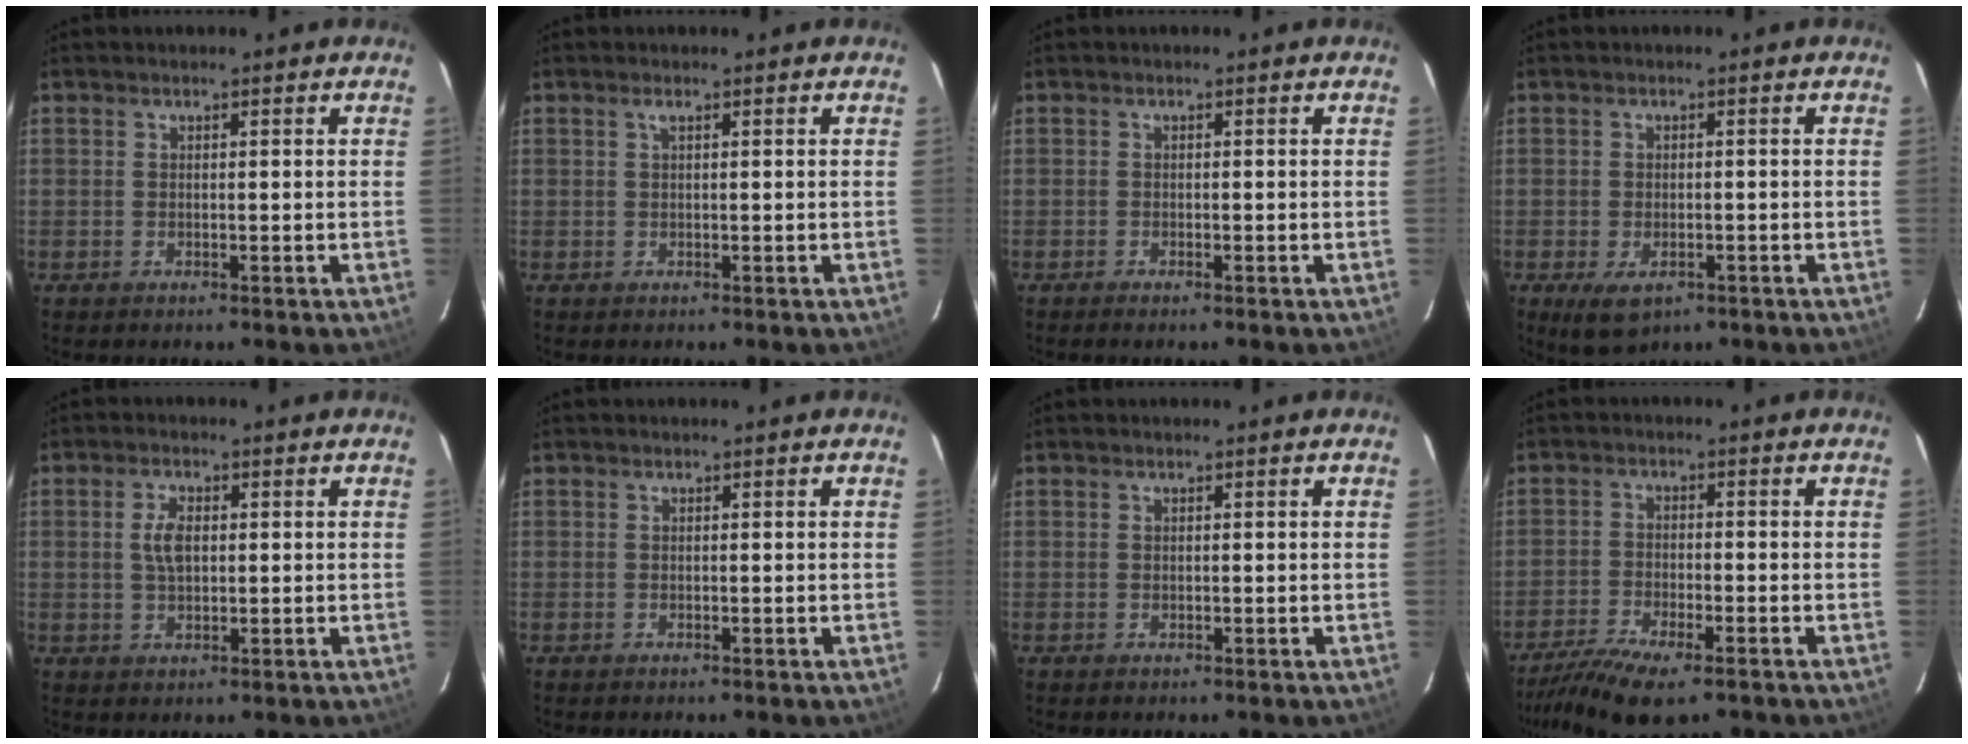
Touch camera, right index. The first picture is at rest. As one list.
[{"total": 0.6, "force": [0.3, -0.1, 0.5], "torque": [-0.010, 0.003, 0.004]}, {"total": 0.8, "force": [-0.8, 0.1, 0.3], "torque": [-0.009, -0.002, -0.014]}, {"total": 5.4, "force": [-2.7, 3.2, 3.5], "torque": [-0.069, -0.021, -0.039]}, {"total": 4.1, "force": [0.6, 2.2, 3.4], "torque": [-0.065, 0.006, 0.015]}, {"total": 0.0}, {"total": 0.0}, {"total": 10.8, "force": [-8.2, 2.8, 6.4], "torque": [-0.149, -0.034, -0.150]}]